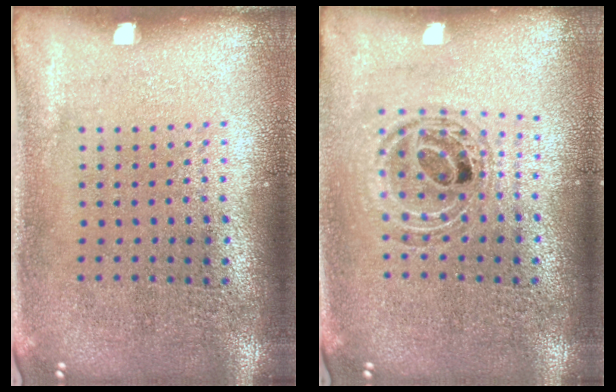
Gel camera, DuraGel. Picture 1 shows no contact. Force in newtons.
{"total": 0.8, "press": 0.8, "slide": 0.1}